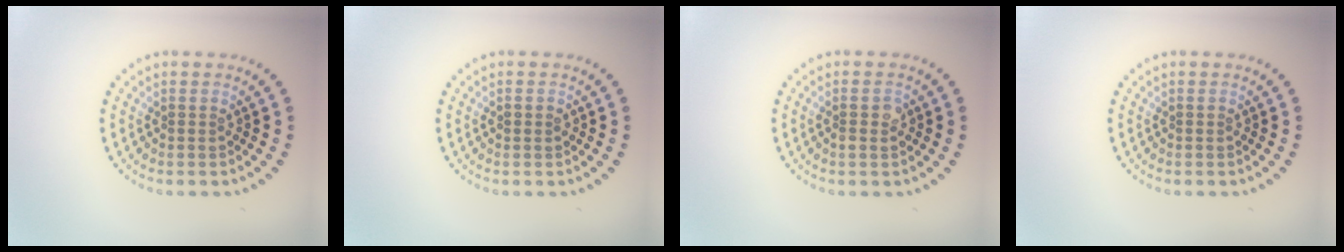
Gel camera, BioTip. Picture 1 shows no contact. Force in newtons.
{"total": 1.1, "press": 1.1, "slide": 0.0}
{"total": 1.5, "press": 1.5, "slide": 0.2}
{"total": 0.0}